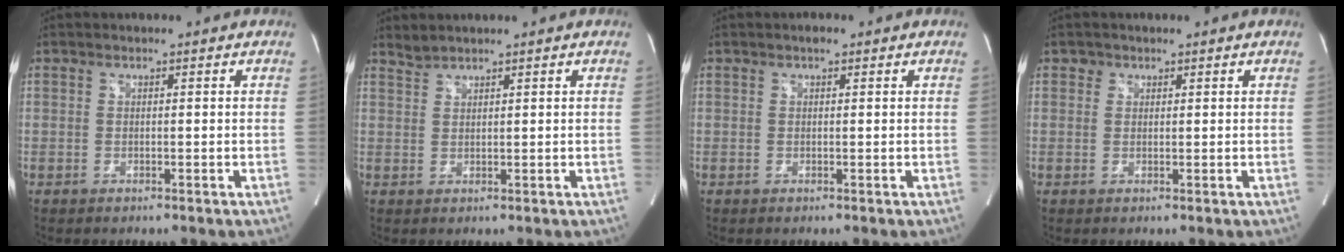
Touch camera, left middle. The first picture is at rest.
{"total": 1.5, "force": [1.5, -0.1, 0.0], "torque": [-0.003, 0.006, 0.035]}
{"total": 1.0, "force": [0.6, 0.3, 0.7], "torque": [-0.018, 0.004, 0.010]}
{"total": 1.0, "force": [0.6, 0.8, 0.0], "torque": [0.007, 0.000, 0.006]}